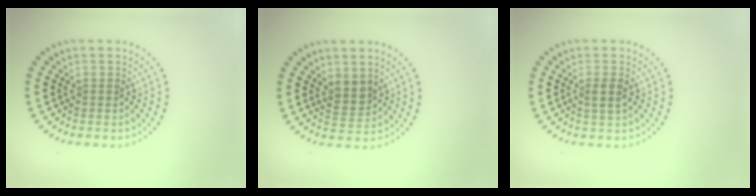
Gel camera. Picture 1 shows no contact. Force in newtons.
{"total": 2.1, "press": 1.9, "slide": 0.9}
{"total": 1.5, "press": 1.4, "slide": 0.5}